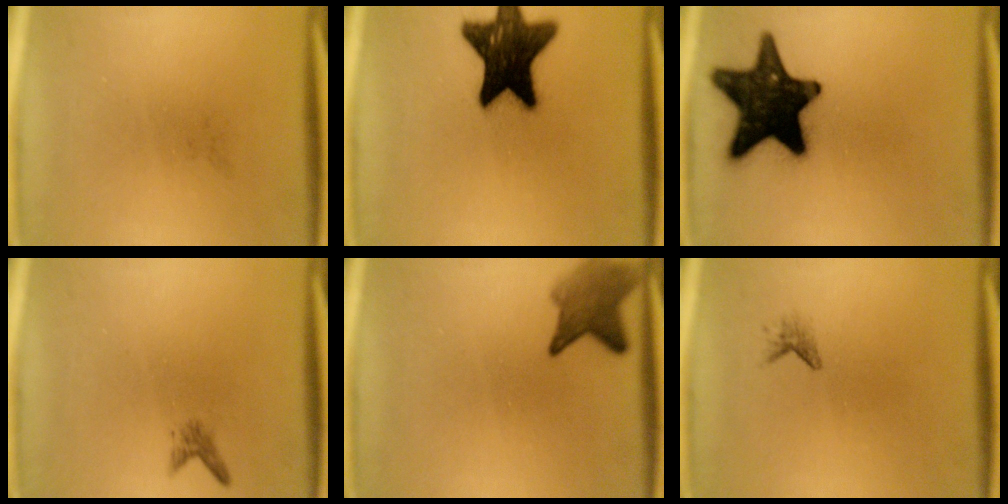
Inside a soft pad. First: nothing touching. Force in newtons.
{"total": 17.6}
{"total": 19.0}
{"total": 1.1}
{"total": 4.7}
{"total": 1.0}